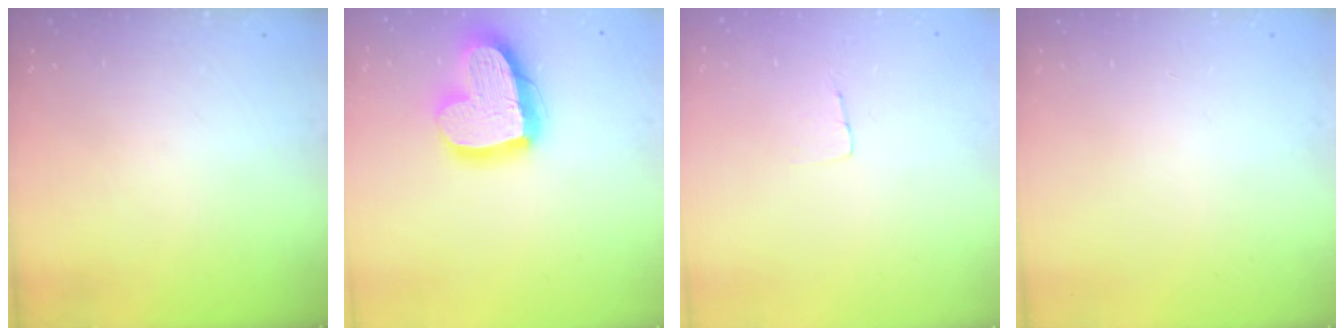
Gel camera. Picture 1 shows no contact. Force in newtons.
{"total": 19.3, "press": 19.3, "slide": 1.6}
{"total": 3.2, "press": 3.2, "slide": 0.2}
{"total": 0.0}